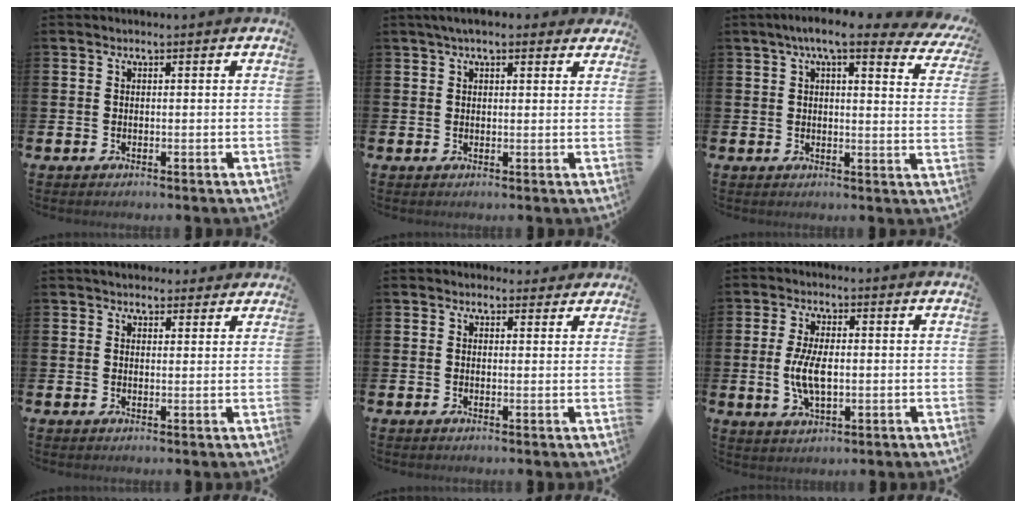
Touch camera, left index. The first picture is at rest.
{"total": 3.3, "force": [2.7, 1.1, 1.6], "torque": [-0.023, -0.003, 0.046]}
{"total": 6.8, "force": [5.6, 1.1, 3.7], "torque": [-0.067, -0.020, 0.092]}
{"total": 3.0, "force": [2.7, 1.1, -0.1], "torque": [0.016, -0.015, 0.046]}
{"total": 1.5, "force": [1.2, 0.9, 0.0], "torque": [0.012, 0.001, 0.019]}
{"total": 6.0, "force": [-0.2, 2.7, 5.4], "torque": [-0.113, 0.002, -0.006]}